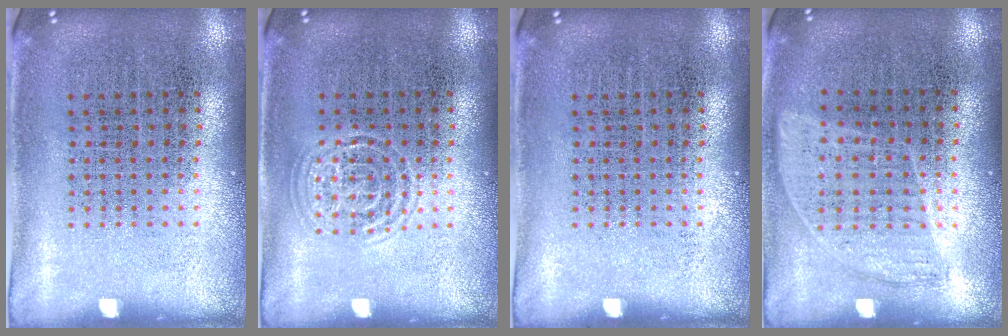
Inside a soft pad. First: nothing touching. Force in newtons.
{"total": 1.0, "press": 1.0, "slide": 0.1}
{"total": 0.0}
{"total": 0.9, "press": 0.7, "slide": 0.4}